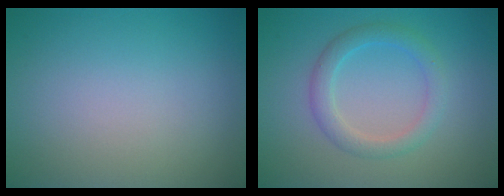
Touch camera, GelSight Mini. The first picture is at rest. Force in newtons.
{"total": 2.7, "press": 2.6, "slide": 0.1}